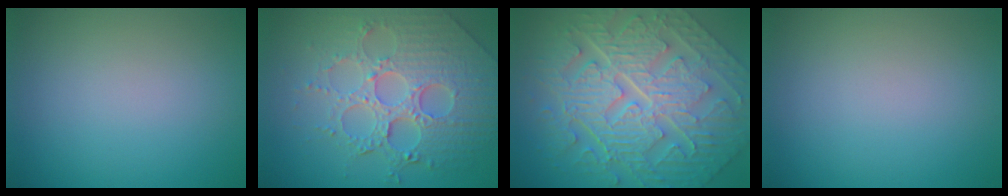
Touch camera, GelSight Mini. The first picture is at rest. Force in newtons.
{"total": 8.2, "press": 6.0, "slide": 5.7}
{"total": 11.6, "press": 7.8, "slide": 8.6}
{"total": 0.0}